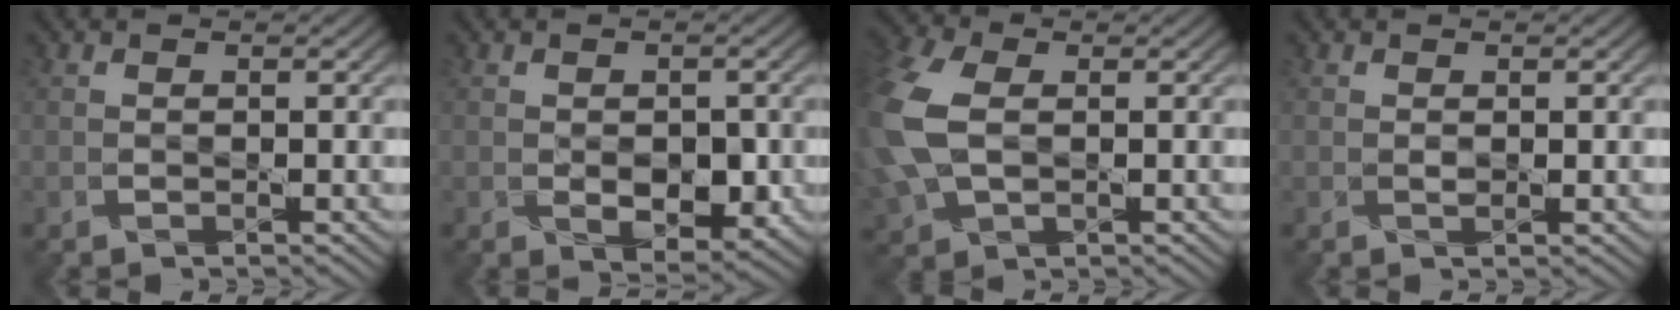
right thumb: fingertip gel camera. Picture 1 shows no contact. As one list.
[{"total": 4.3, "force": [-0.7, 2.7, 3.2], "torque": [-0.052, -0.013, -0.007]}, {"total": 11.9, "force": [0.7, 7.9, 8.9], "torque": [-0.271, -0.007, 0.017]}, {"total": 0.6, "force": [0.2, 0.3, 0.5], "torque": [-0.009, -0.002, 0.002]}]